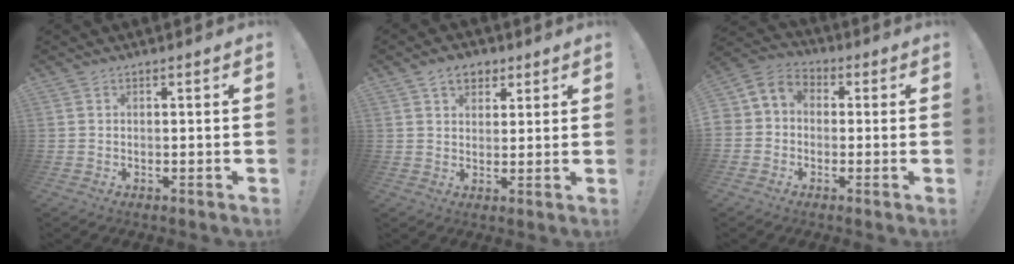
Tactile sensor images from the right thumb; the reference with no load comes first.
{"total": 6.7, "force": [3.6, 4.8, 3.0], "torque": [-0.036, -0.008, 0.066]}
{"total": 5.5, "force": [-1.8, 4.7, 2.3], "torque": [-0.048, 0.023, -0.029]}